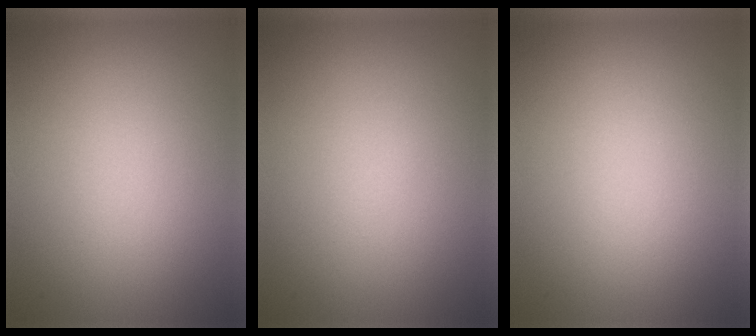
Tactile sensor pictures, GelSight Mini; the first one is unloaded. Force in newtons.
{"total": 0.0}
{"total": 0.0}